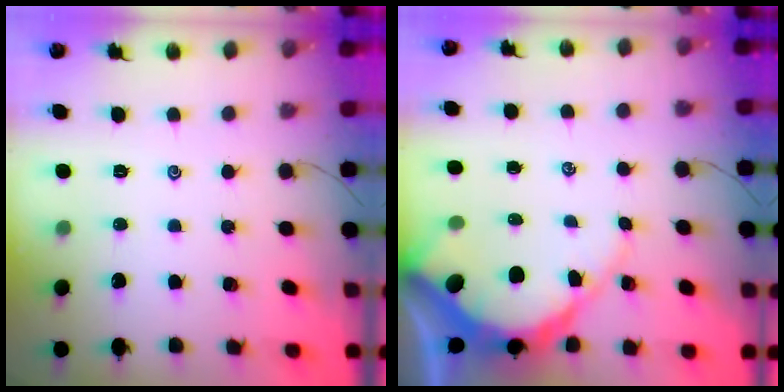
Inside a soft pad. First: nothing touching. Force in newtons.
{"total": 10.8, "press": 10.7, "slide": 1.1}